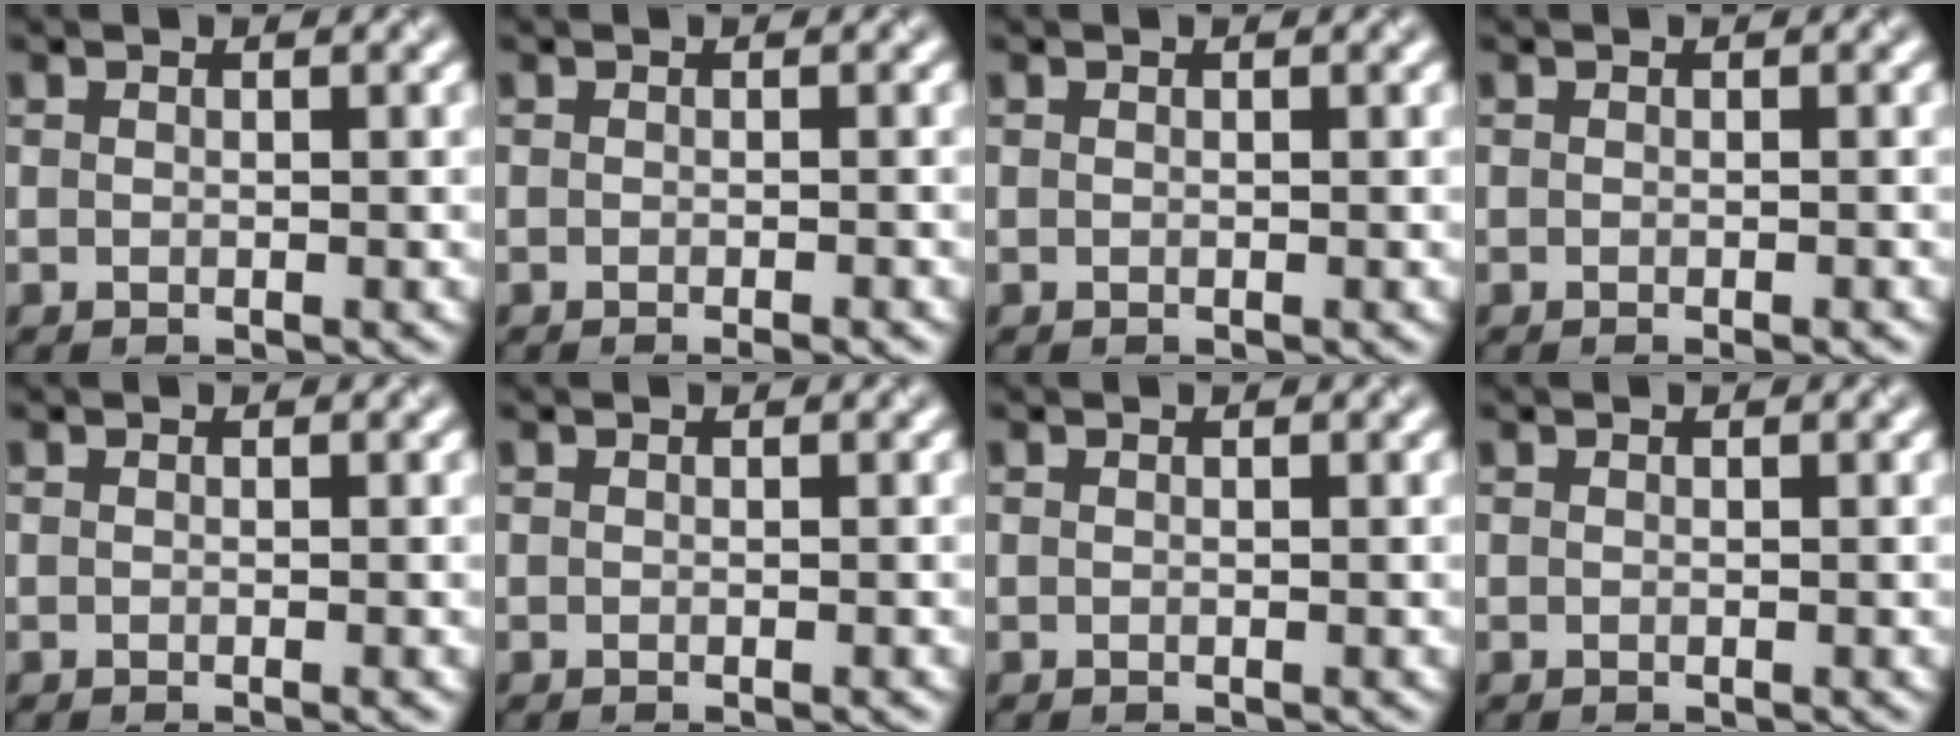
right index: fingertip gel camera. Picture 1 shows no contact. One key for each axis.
{"total": 1.3, "fx": -0.7, "fy": 0.2, "fz": 1.0, "tx": -0.009, "ty": -0.004, "tz": -0.011}
{"total": 0.0}
{"total": 0.9, "fx": -0.5, "fy": 0.1, "fz": 0.7, "tx": -0.009, "ty": -0.004, "tz": -0.007}
{"total": 0.6, "fx": -0.2, "fy": 0.1, "fz": 0.6, "tx": -0.005, "ty": -0.003, "tz": -0.004}
{"total": 0.5, "fx": -0.3, "fy": 0.0, "fz": 0.4, "tx": -0.004, "ty": -0.001, "tz": -0.004}
{"total": 0.0}
{"total": 0.0}